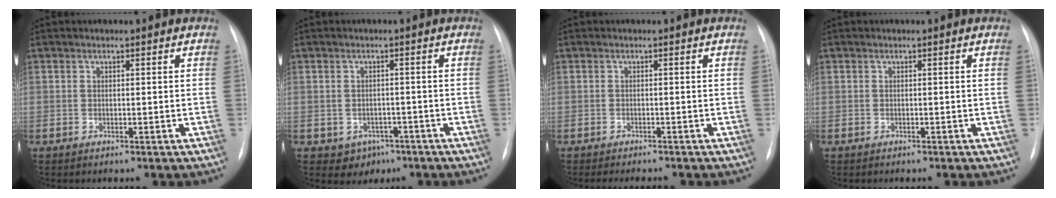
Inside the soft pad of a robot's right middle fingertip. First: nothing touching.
{"total": 3.8, "force": [-1.9, 3.1, 0.9], "torque": [-0.010, 0.008, -0.012]}
{"total": 3.9, "force": [-3.6, 0.6, 1.5], "torque": [-0.014, -0.004, -0.044]}
{"total": 0.0}